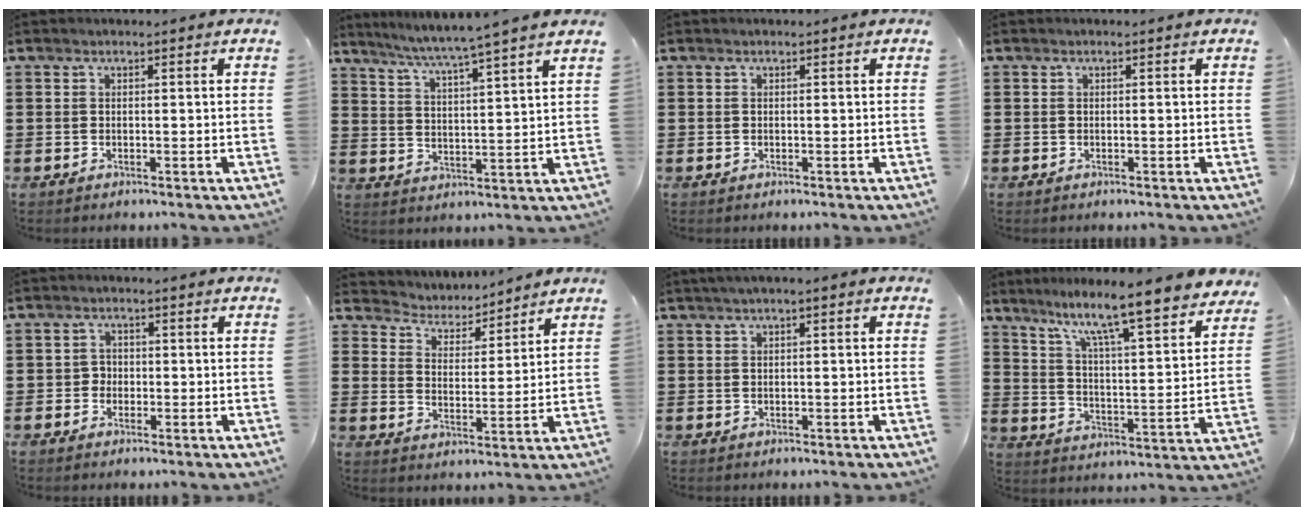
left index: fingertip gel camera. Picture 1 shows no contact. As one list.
[{"total": 5.0, "force": [4.3, -1.5, 1.9], "torque": [-0.055, -0.035, 0.068]}, {"total": 0.0}, {"total": 0.0}, {"total": 1.8, "force": [-0.3, 1.7, 0.5], "torque": [-0.016, 0.004, -0.009]}, {"total": 4.0, "force": [3.9, 0.5, -0.4], "torque": [-0.018, -0.030, 0.063]}, {"total": 1.2, "force": [0.3, 0.1, 1.1], "torque": [-0.019, -0.002, 0.006]}, {"total": 8.7, "force": [7.4, -0.2, 4.6], "torque": [-0.104, -0.062, 0.114]}]